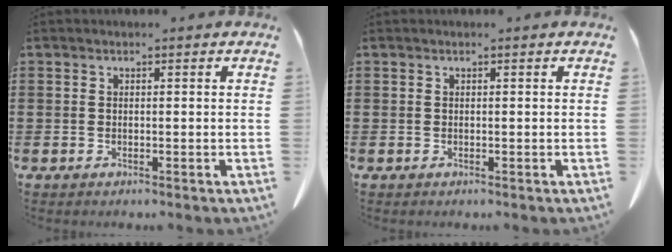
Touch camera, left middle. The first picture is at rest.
{"total": 0.0}